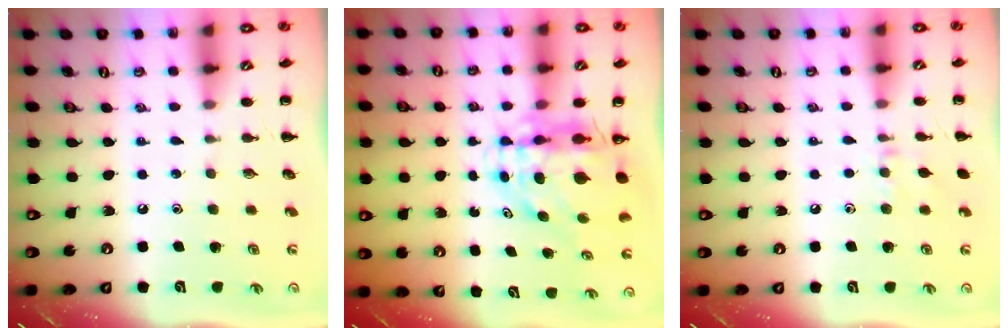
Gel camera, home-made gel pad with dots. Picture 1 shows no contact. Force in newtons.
{"total": 7.1, "press": 6.7, "slide": 2.3}
{"total": 6.6, "press": 6.5, "slide": 1.3}